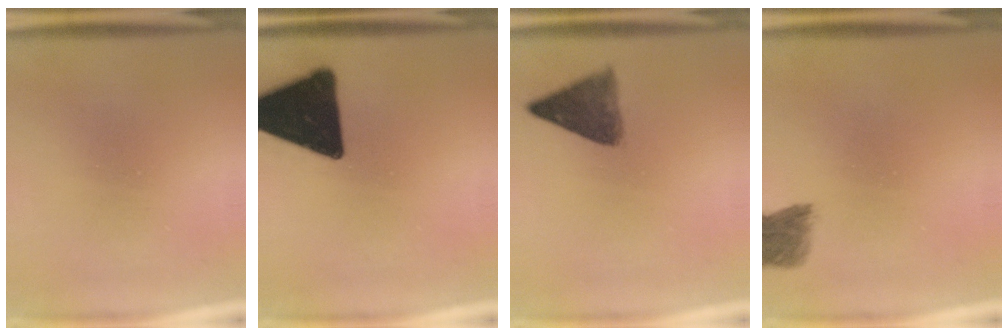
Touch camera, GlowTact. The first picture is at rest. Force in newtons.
{"total": 18.1}
{"total": 6.4}
{"total": 4.1}